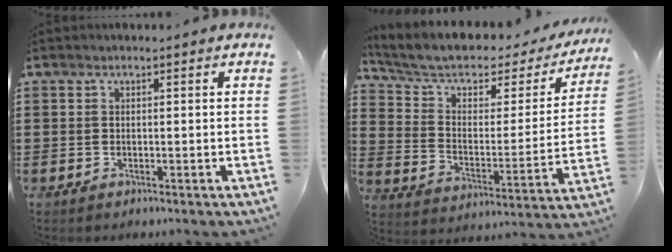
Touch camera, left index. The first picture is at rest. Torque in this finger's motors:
{"motor_torque": [2.14, 0.00, 1.05, 0.17]}